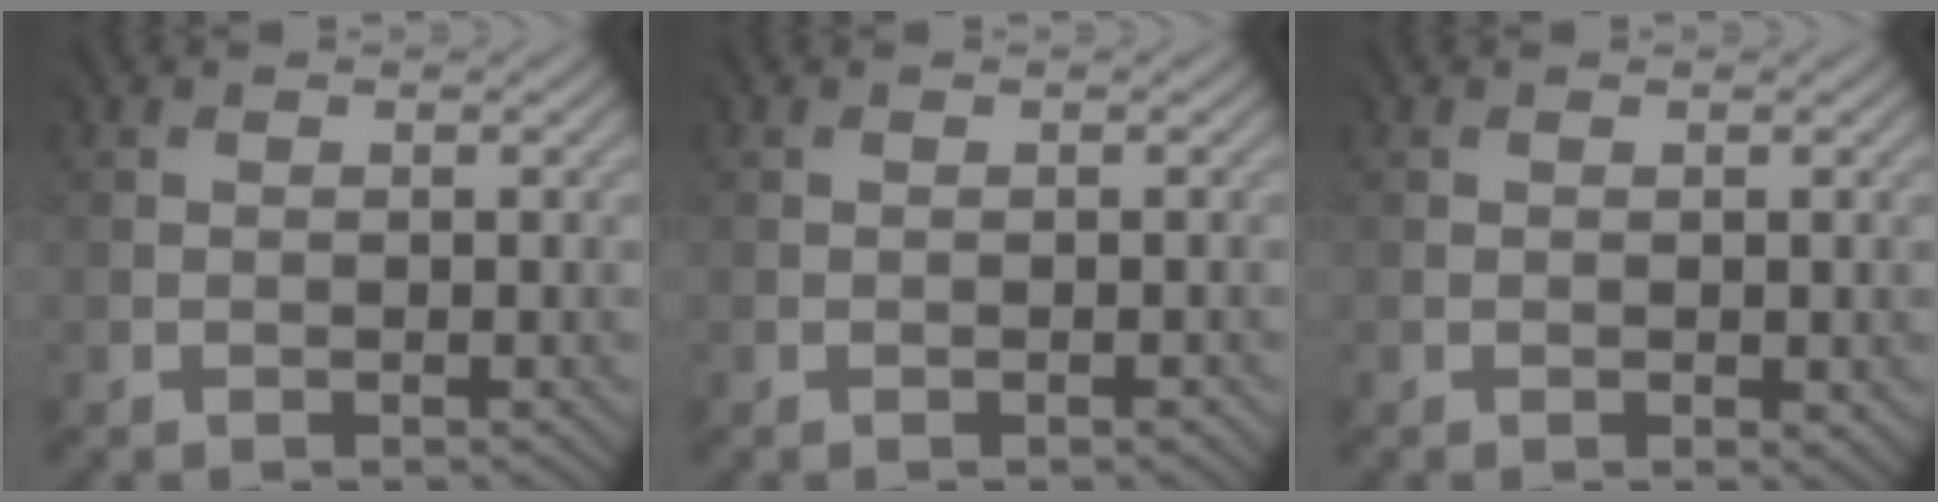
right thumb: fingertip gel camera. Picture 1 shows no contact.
{"total": 0.6, "force": [-0.4, -0.1, 0.4], "torque": [-0.006, 0.000, -0.005]}
{"total": 1.3, "force": [0.0, 0.6, 1.1], "torque": [-0.017, -0.004, 0.003]}